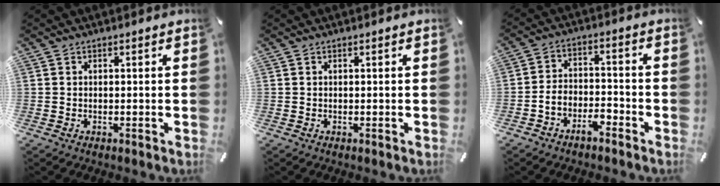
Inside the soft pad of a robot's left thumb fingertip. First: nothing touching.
{"total": 0.0}
{"total": 5.8, "force": [-4.4, 3.0, 2.3], "torque": [-0.045, 0.023, -0.084]}